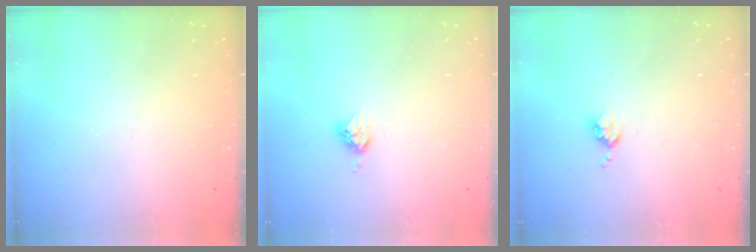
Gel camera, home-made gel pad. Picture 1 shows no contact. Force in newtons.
{"total": 5.0, "press": 4.9, "slide": 0.4}
{"total": 3.6, "press": 3.6, "slide": 0.4}